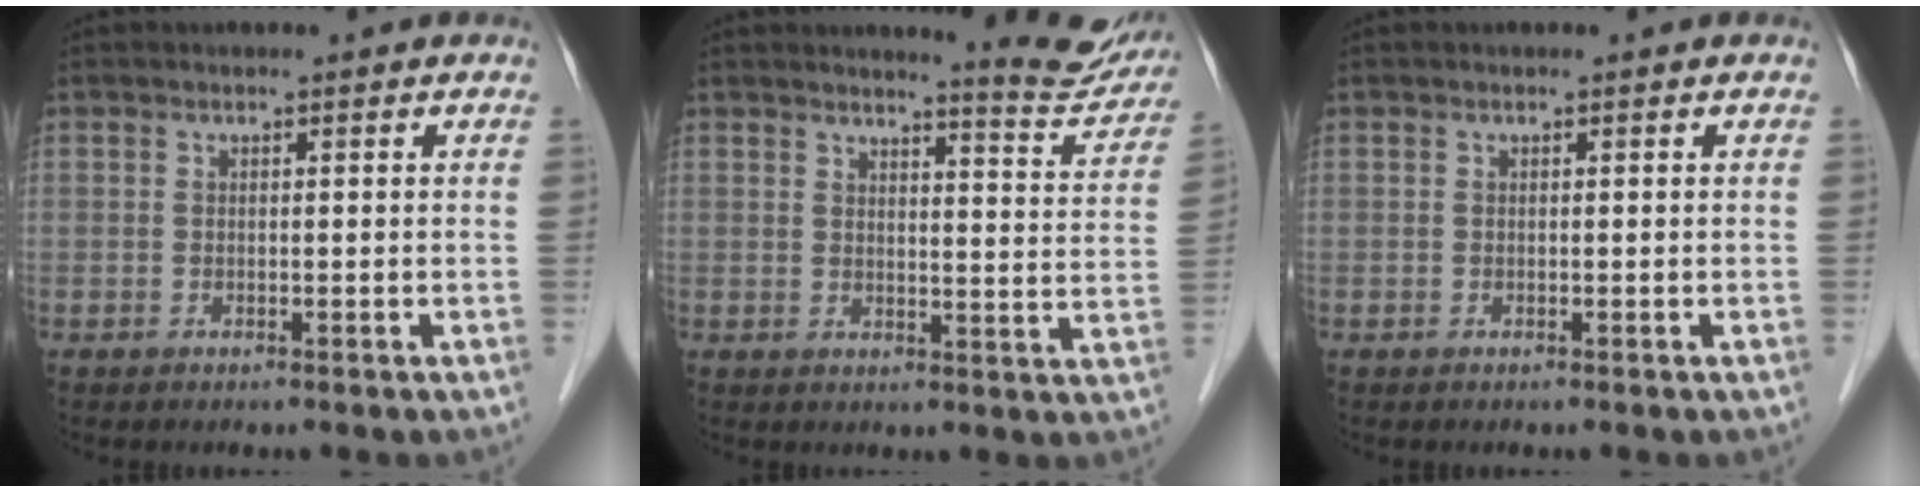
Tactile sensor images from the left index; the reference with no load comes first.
{"total": 8.7, "force": [8.5, 0.4, 1.8], "torque": [-0.015, -0.037, 0.089]}
{"total": 0.0}